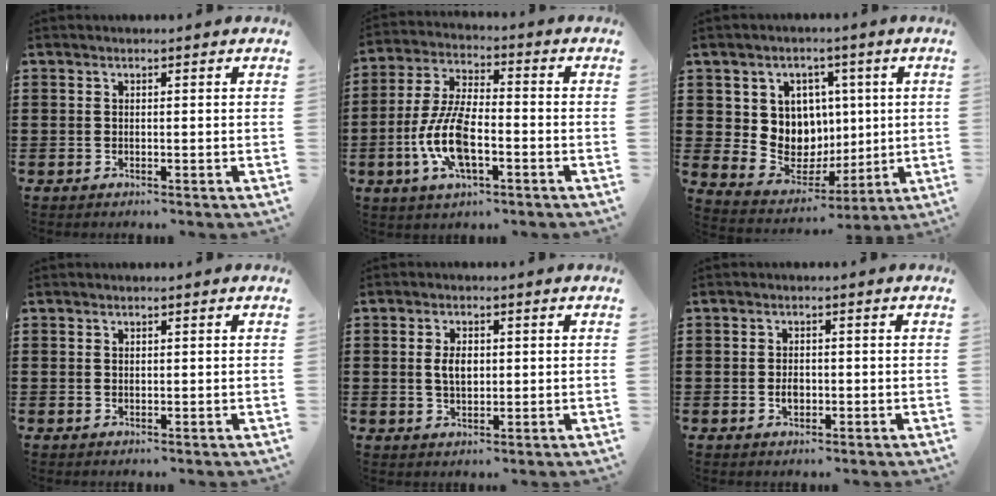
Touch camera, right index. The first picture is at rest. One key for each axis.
{"total": 10.1, "fx": -3.2, "fy": 4.2, "fz": 8.7, "tx": -0.206, "ty": -0.009, "tz": -0.065}
{"total": 8.5, "fx": 2.1, "fy": 7.9, "fz": 2.2, "tx": -0.063, "ty": -0.020, "tz": 0.045}
{"total": 0.5, "fx": 0.3, "fy": 0.4, "fz": 0.2, "tx": -0.005, "ty": 0.001, "tz": 0.006}
{"total": 3.7, "fx": 0.3, "fy": 2.1, "fz": 3.0, "tx": -0.053, "ty": 0.006, "tz": 0.002}
{"total": 2.0, "fx": -0.5, "fy": 1.3, "fz": 1.5, "tx": -0.029, "ty": 0.003, "tz": -0.009}